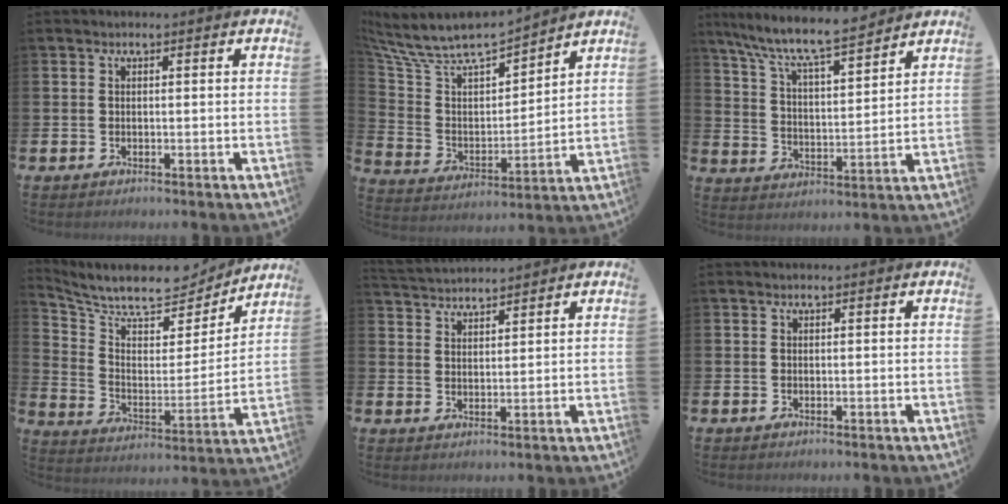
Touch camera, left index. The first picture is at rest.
{"total": 9.2, "force": [8.7, 1.8, 2.5], "torque": [-0.097, -0.066, 0.148]}
{"total": 9.1, "force": [8.4, 0.8, 3.4], "torque": [-0.105, -0.055, 0.146]}
{"total": 9.4, "force": [8.6, 2.6, 2.8], "torque": [-0.096, -0.063, 0.148]}
{"total": 3.4, "force": [3.4, 0.3, 0.0], "torque": [-0.017, -0.016, 0.064]}
{"total": 0.0}